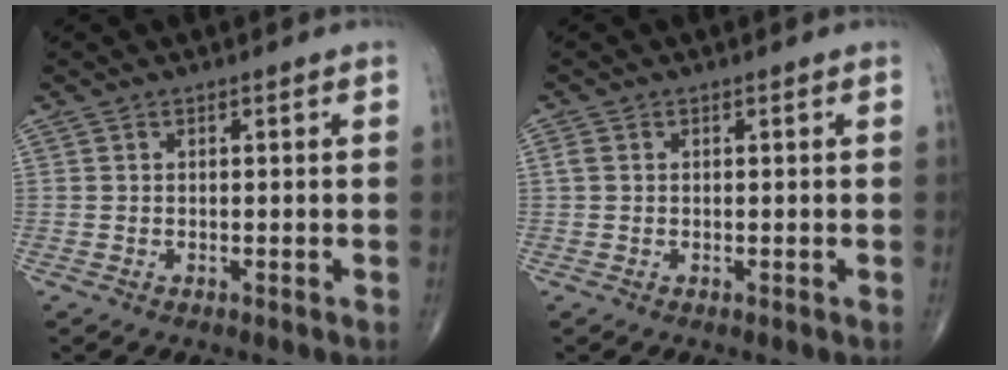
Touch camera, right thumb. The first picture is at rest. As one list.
[{"total": 1.2, "force": [0.2, 0.9, 0.7], "torque": [-0.019, 0.004, 0.004]}]